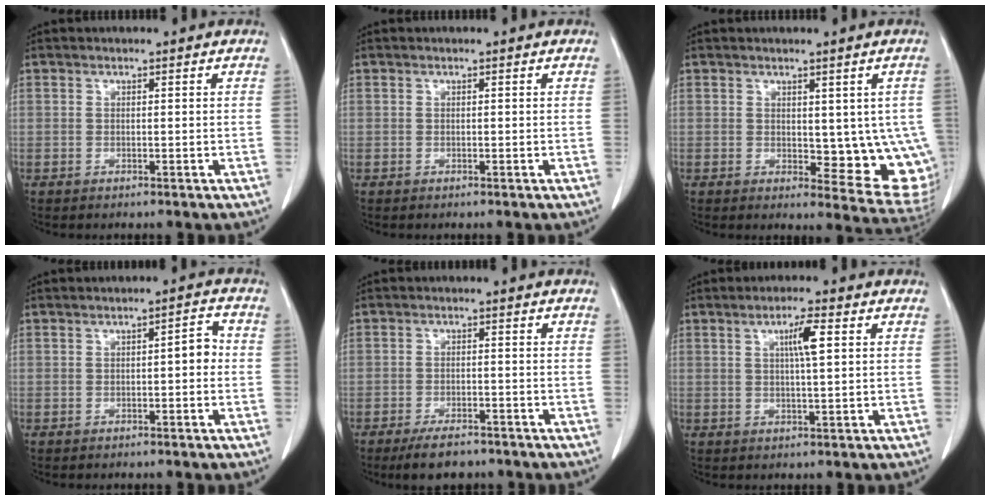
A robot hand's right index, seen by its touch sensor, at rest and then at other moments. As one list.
[{"total": 0.0}, {"total": 10.3, "force": [0.2, 4.8, 9.1], "torque": [-0.084, -0.017, 0.011]}, {"total": 3.0, "force": [-0.3, 0.9, 2.8], "torque": [-0.034, 0.012, -0.005]}, {"total": 5.5, "force": [-4.4, 1.9, 2.8], "torque": [-0.048, -0.004, -0.069]}, {"total": 4.3, "force": [1.3, 0.1, 4.1], "torque": [-0.070, 0.001, 0.022]}]